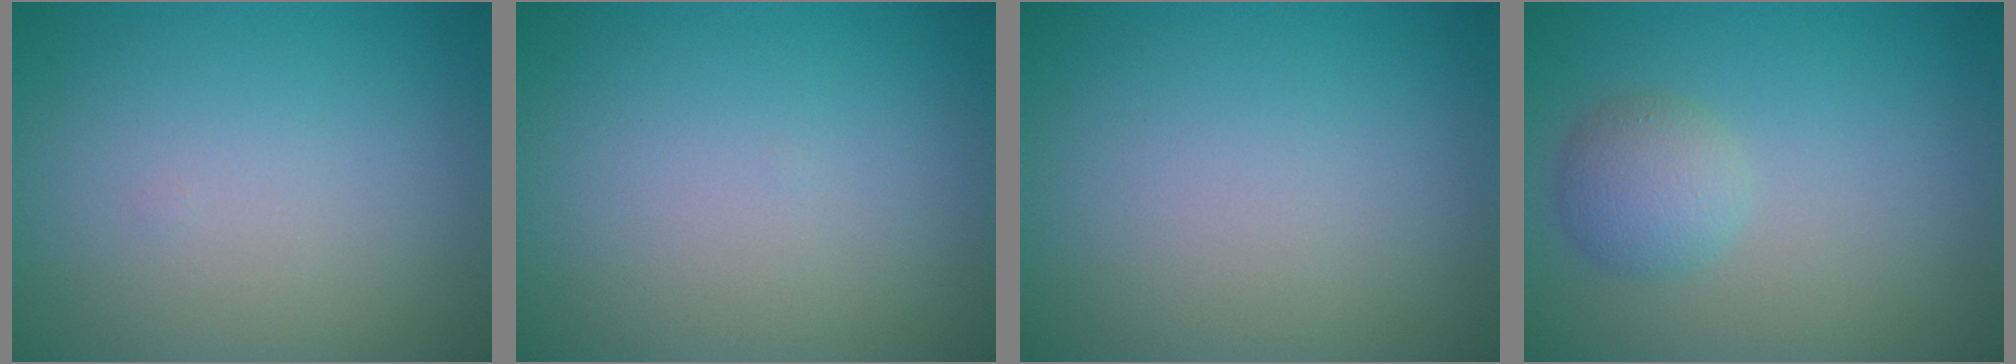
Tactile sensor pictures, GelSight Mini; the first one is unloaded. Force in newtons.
{"total": 0.0}
{"total": 0.0}
{"total": 2.7, "press": 2.7, "slide": 0.1}